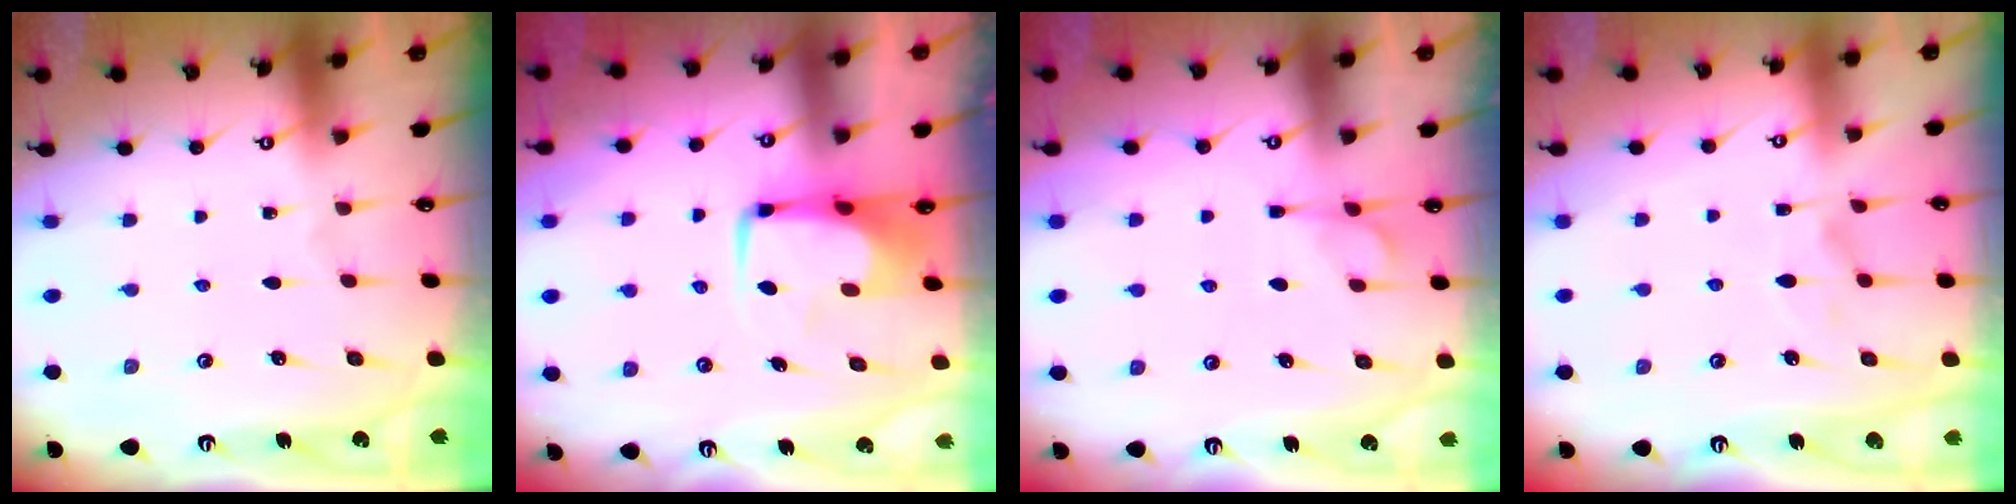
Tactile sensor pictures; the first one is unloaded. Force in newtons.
{"total": 0.6, "press": 0.4, "slide": 0.4}
{"total": 1.8, "press": 1.3, "slide": 1.3}
{"total": 5.7, "press": 5.6, "slide": 1.2}